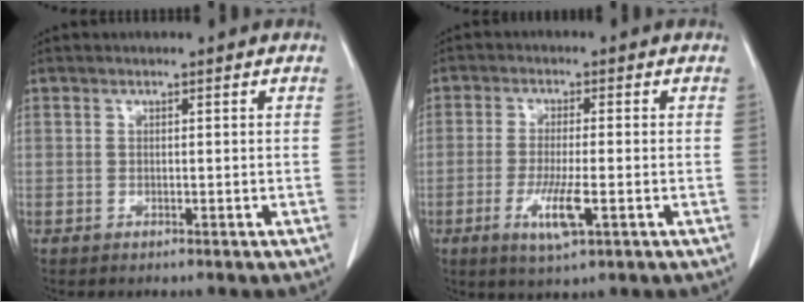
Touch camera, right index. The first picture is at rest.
{"total": 6.3, "force": [-2.3, 0.7, 5.8], "torque": [-0.113, -0.014, -0.037]}